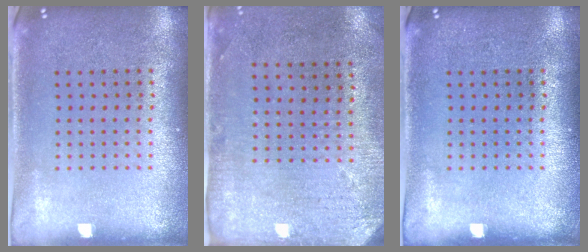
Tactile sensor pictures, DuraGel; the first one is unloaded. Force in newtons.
{"total": 2.9, "press": 2.4, "slide": 1.7}
{"total": 0.0}